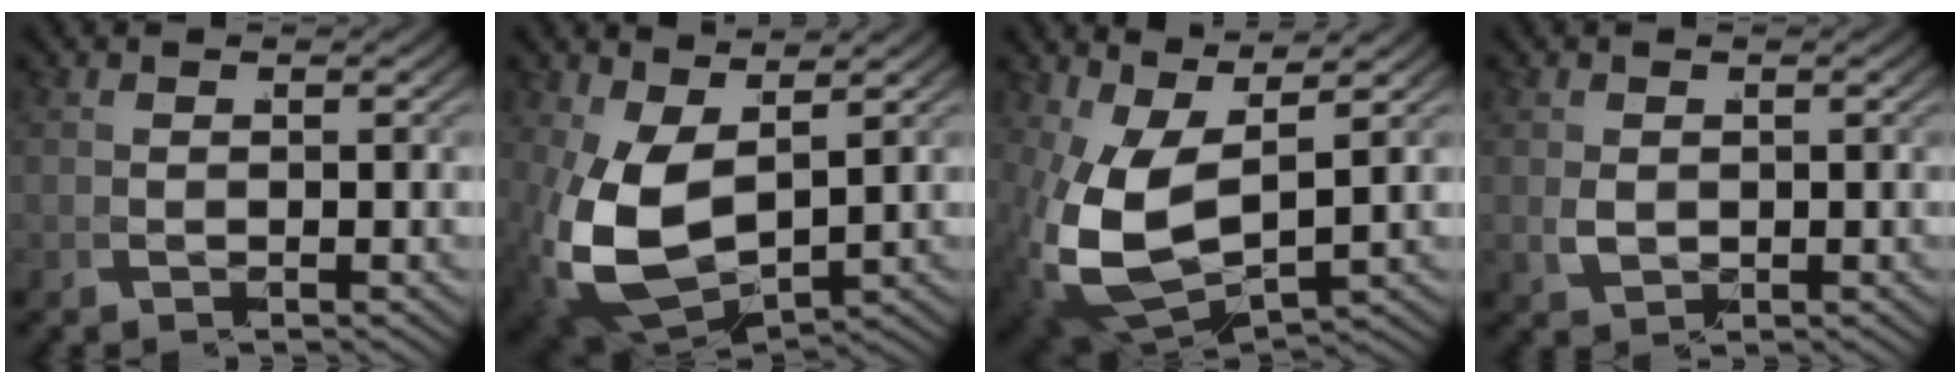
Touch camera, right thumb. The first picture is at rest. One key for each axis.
{"total": 9.5, "fx": -0.7, "fy": 6.3, "fz": 7.1, "tx": -0.204, "ty": -0.063, "tz": 0.029}
{"total": 10.5, "fx": 0.1, "fy": 6.5, "fz": 8.2, "tx": -0.216, "ty": -0.062, "tz": 0.040}
{"total": 2.0, "fx": 0.5, "fy": 1.5, "fz": 1.3, "tx": -0.038, "ty": -0.012, "tz": 0.024}